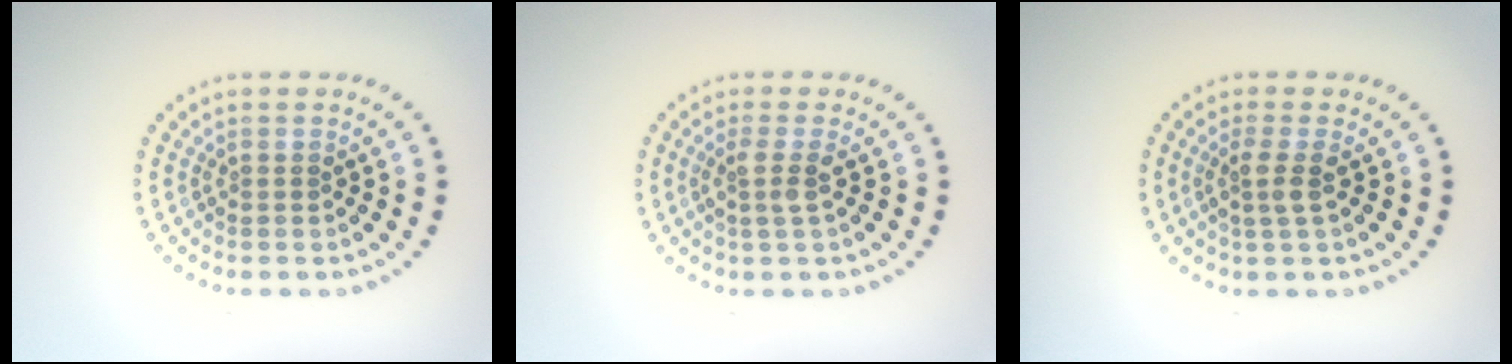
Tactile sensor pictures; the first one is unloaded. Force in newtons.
{"total": 1.9, "press": 1.3, "slide": 1.3}
{"total": 1.8, "press": 1.4, "slide": 1.1}